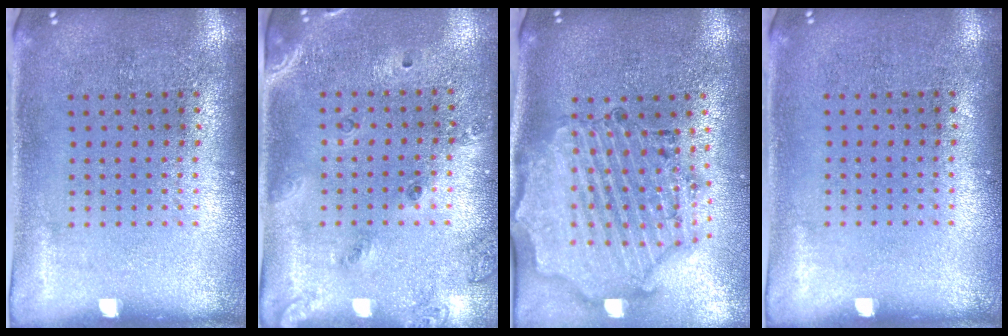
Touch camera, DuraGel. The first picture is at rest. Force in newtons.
{"total": 1.5, "press": 1.3, "slide": 0.7}
{"total": 2.1, "press": 2.0, "slide": 0.4}
{"total": 0.0}